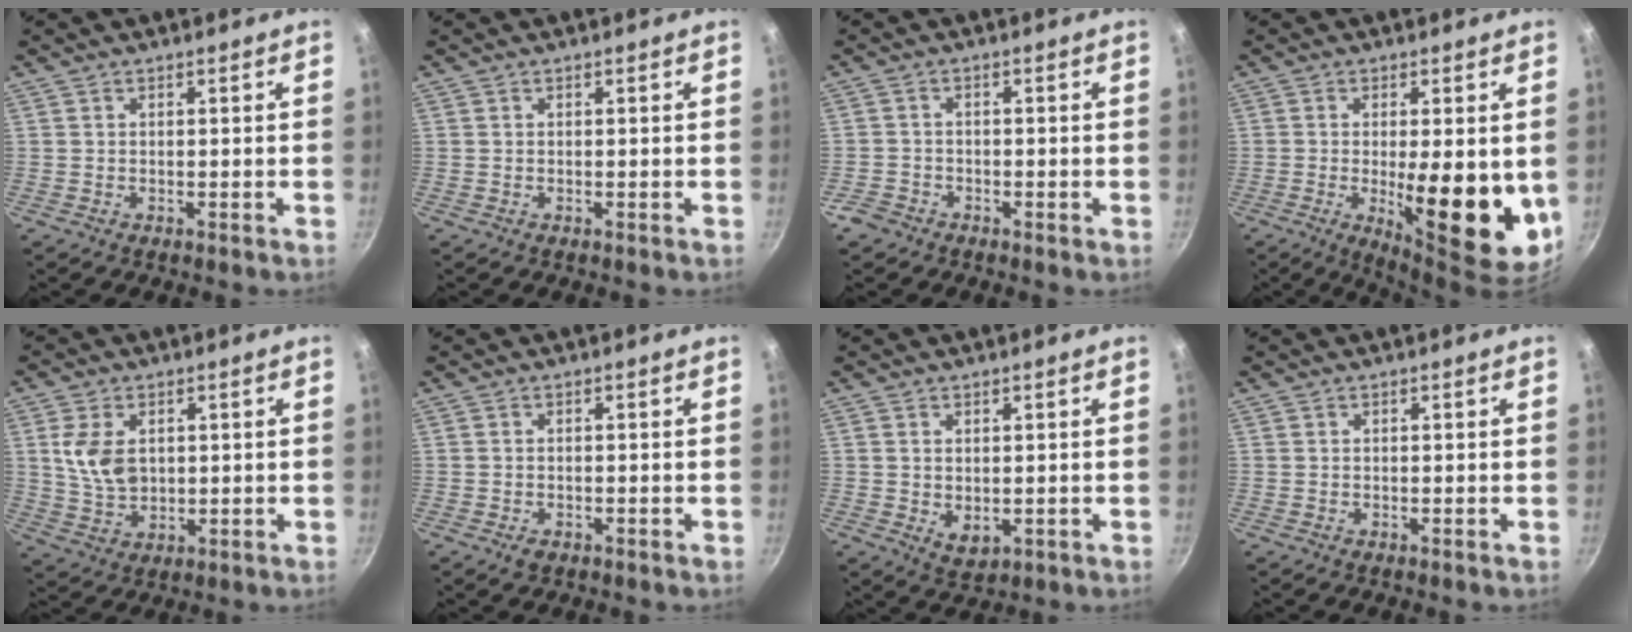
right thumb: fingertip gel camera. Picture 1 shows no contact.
{"total": 0.0}
{"total": 2.9, "force": [-2.0, 1.9, 0.8], "torque": [-0.014, 0.020, -0.037]}
{"total": 14.7, "force": [-1.8, 4.5, 13.9], "torque": [-0.187, -0.010, -0.014]}
{"total": 8.0, "force": [1.6, 5.4, 5.7], "torque": [-0.100, -0.013, 0.036]}
{"total": 0.0}
{"total": 3.7, "force": [0.2, 2.5, 2.8], "torque": [-0.043, -0.012, 0.009]}
{"total": 0.0}